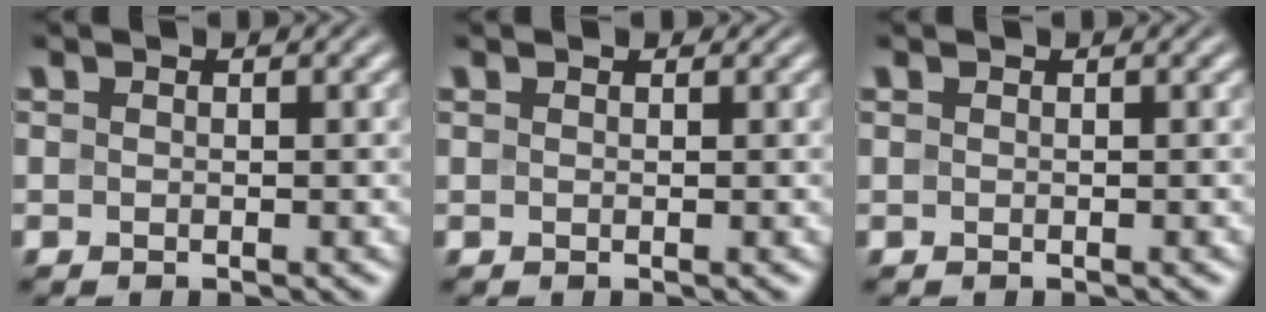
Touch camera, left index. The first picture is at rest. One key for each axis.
{"total": 0.7, "fx": 0.5, "fy": 0.3, "fz": 0.2, "tx": -0.004, "ty": 0.000, "tz": 0.005}
{"total": 0.0}